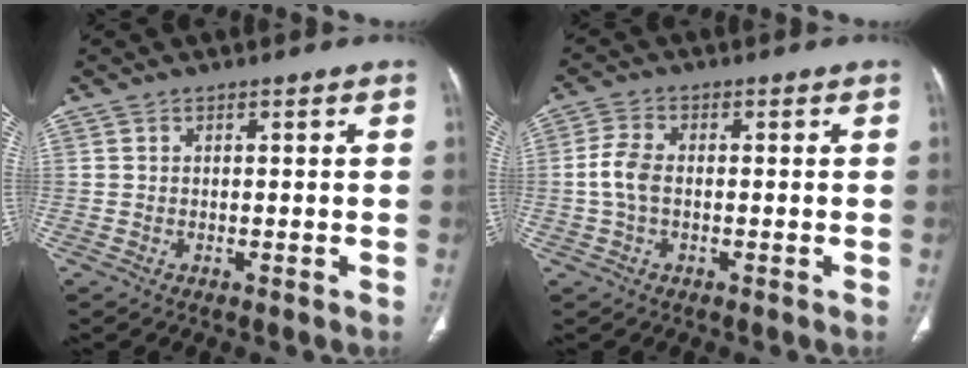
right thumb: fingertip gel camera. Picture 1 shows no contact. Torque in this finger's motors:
{"motor_torque": [0.82, 0.93, 0.60, -0.56, 0.20]}